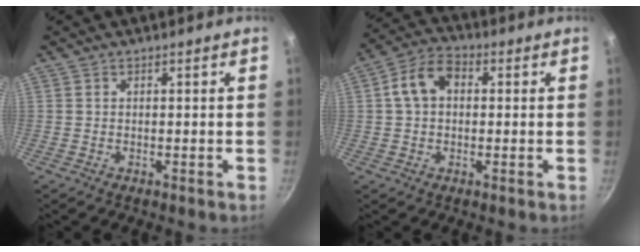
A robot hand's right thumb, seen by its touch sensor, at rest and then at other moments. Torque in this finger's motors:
{"motor_torque": [0.46, 1.74, 0.68, 0.39, 0.05]}